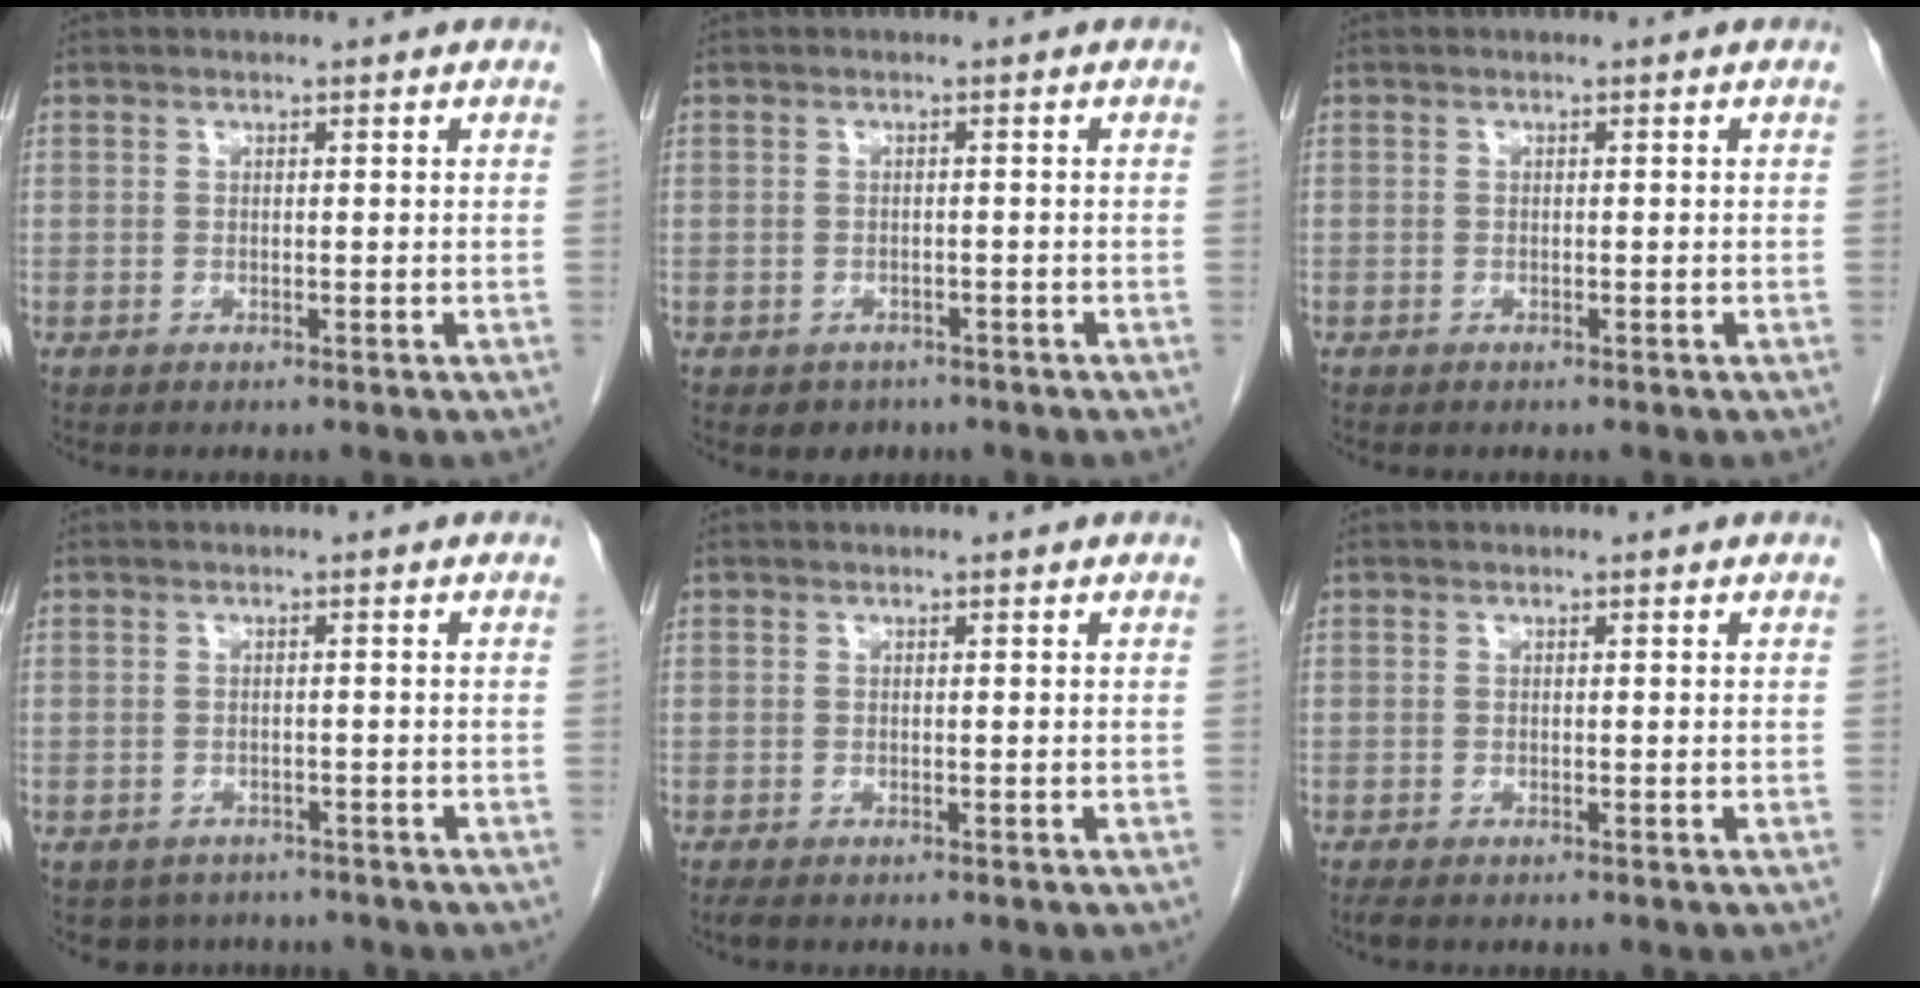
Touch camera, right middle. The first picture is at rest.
{"total": 2.6, "force": [-1.8, 1.8, 0.3], "torque": [-0.010, 0.005, -0.020]}
{"total": 0.0}
{"total": 4.5, "force": [-3.7, 2.5, 0.3], "torque": [0.003, 0.005, -0.048]}
{"total": 0.6, "force": [-0.5, 0.1, 0.3], "torque": [-0.010, -0.003, -0.011]}
{"total": 0.8, "force": [-0.7, 0.2, 0.3], "torque": [-0.013, -0.004, -0.013]}